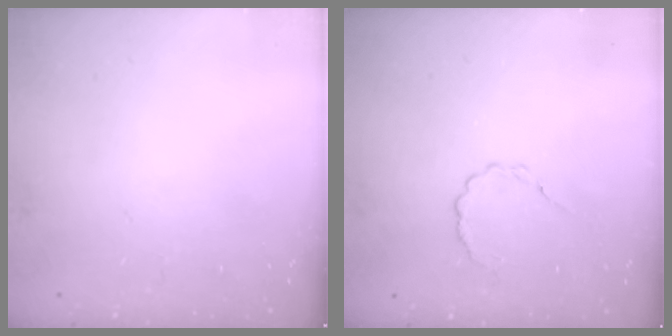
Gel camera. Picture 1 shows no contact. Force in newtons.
{"total": 2.6, "press": 2.5, "slide": 0.9}